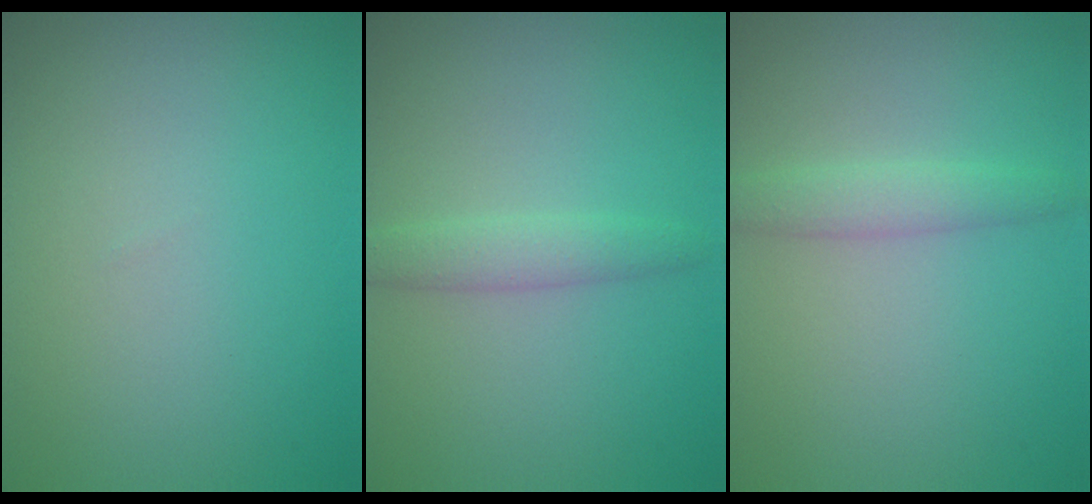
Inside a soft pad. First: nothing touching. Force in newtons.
{"total": 1.9, "press": 1.9, "slide": 0.2}
{"total": 1.8, "press": 1.8, "slide": 0.1}